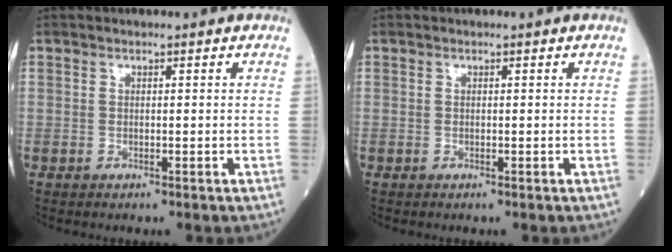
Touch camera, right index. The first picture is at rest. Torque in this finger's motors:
{"motor_torque": [0.00, 0.00, 0.00, 0.00]}